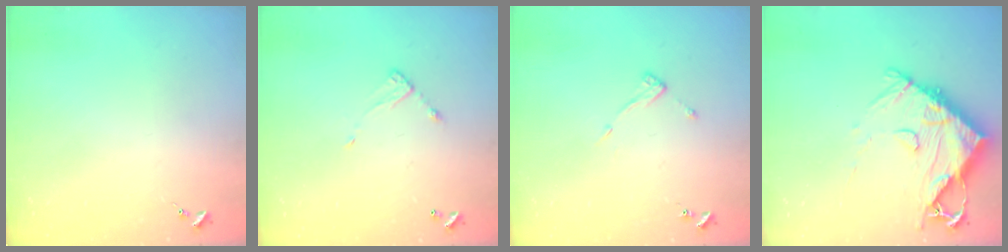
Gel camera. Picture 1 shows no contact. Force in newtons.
{"total": 4.3, "press": 4.3, "slide": 0.2}
{"total": 7.5, "press": 7.5, "slide": 0.5}
{"total": 14.6, "press": 14.6, "slide": 1.5}